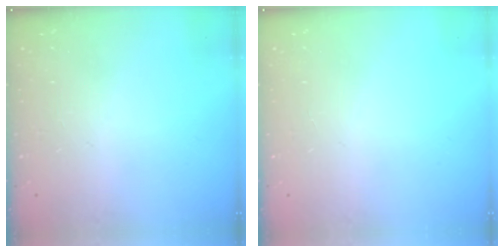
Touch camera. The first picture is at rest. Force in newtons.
{"total": 0.0}